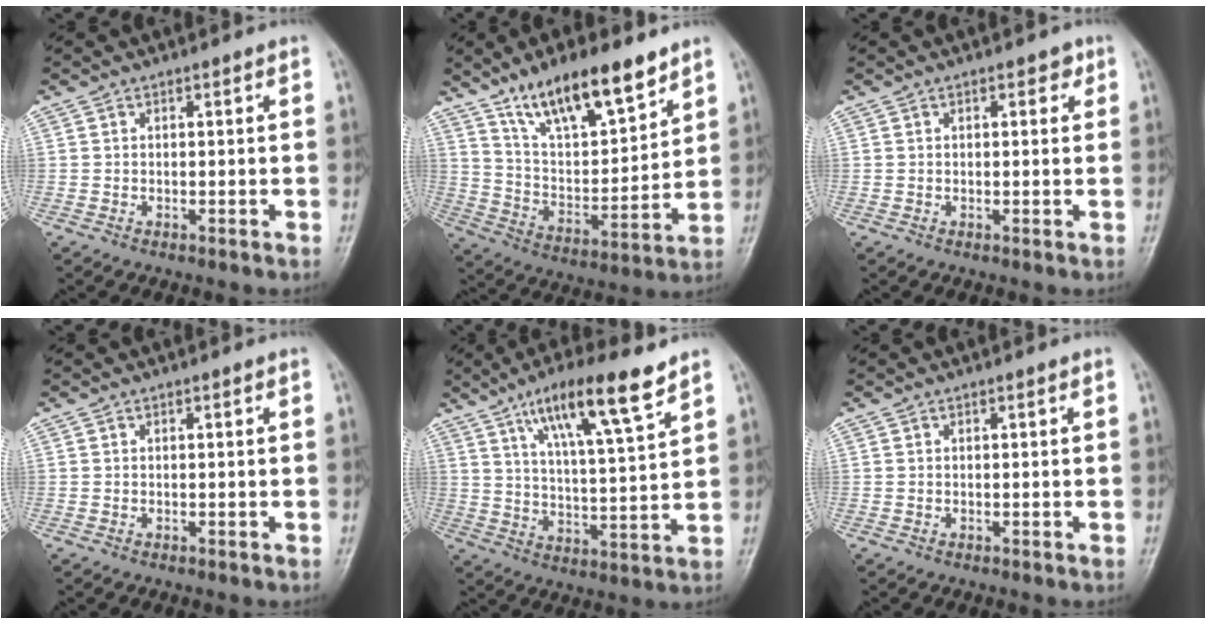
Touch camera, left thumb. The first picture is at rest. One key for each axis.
{"total": 17.3, "fx": 11.8, "fy": 5.8, "fz": 11.2, "tx": -0.160, "ty": -0.055, "tz": 0.218}
{"total": 2.3, "fx": 1.0, "fy": 1.3, "fz": 1.6, "tx": -0.009, "ty": 0.001, "tz": 0.009}
{"total": 0.0}
{"total": 14.4, "fx": 8.8, "fy": 2.4, "fz": 11.1, "tx": -0.183, "ty": -0.035, "tz": 0.154}
{"total": 0.0}